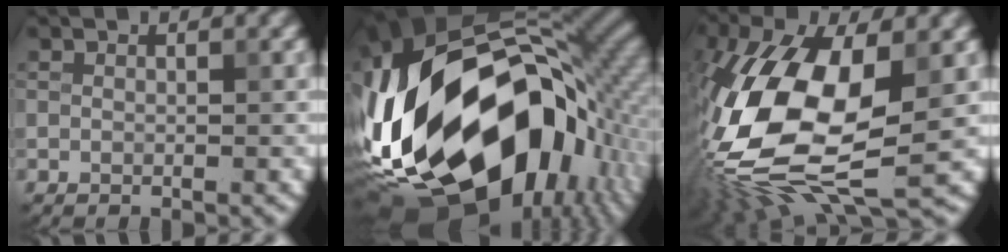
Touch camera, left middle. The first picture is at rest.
{"total": 22.6, "force": [-5.1, 13.7, 17.3], "torque": [-0.350, -0.032, -0.083]}
{"total": 15.7, "force": [-0.9, 8.0, 13.5], "torque": [-0.292, -0.007, -0.024]}